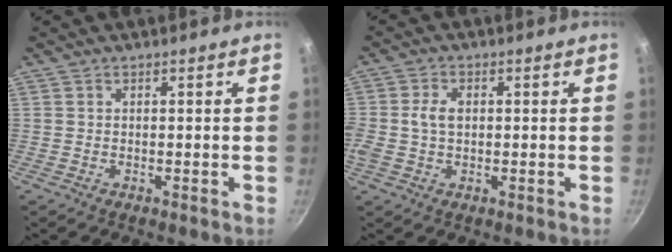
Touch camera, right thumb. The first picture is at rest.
{"total": 5.7, "force": [0.3, 3.9, 4.1], "torque": [-0.081, 0.011, -0.002]}